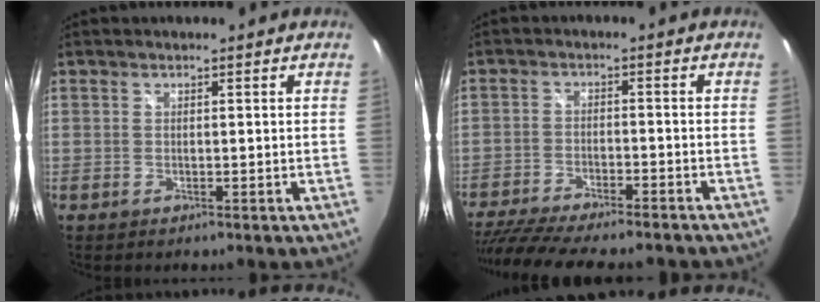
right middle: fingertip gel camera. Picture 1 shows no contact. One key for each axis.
{"total": 17.9, "fx": -15.3, "fy": 3.2, "fz": 8.7, "tx": -0.174, "ty": -0.038, "tz": -0.240}